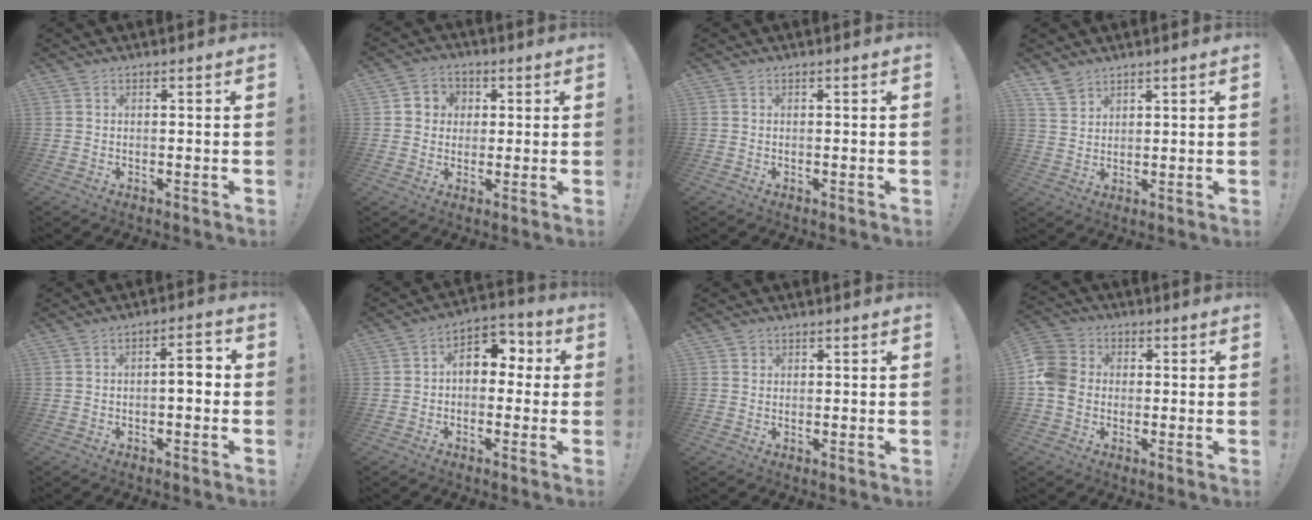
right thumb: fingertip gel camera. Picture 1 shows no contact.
{"total": 6.0, "force": [0.6, 5.8, 1.5], "torque": [-0.020, 0.005, 0.014]}
{"total": 0.0}
{"total": 5.4, "force": [4.3, 2.9, 1.3], "torque": [-0.024, -0.025, 0.084]}
{"total": 5.5, "force": [-0.8, 2.1, 5.0], "torque": [-0.071, 0.007, -0.019]}
{"total": 8.0, "force": [1.5, 5.8, 5.2], "torque": [-0.072, 0.005, 0.033]}
{"total": 1.0, "force": [0.6, 0.8, 0.2], "torque": [0.003, -0.002, 0.010]}
{"total": 9.4, "force": [-1.3, 7.9, 4.9], "torque": [-0.097, 0.024, -0.022]}